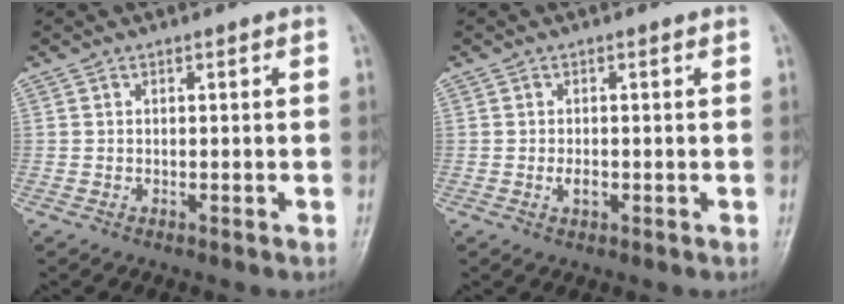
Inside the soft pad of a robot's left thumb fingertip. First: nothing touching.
{"total": 1.6, "force": [-0.3, 0.9, 1.3], "torque": [-0.020, 0.000, -0.005]}